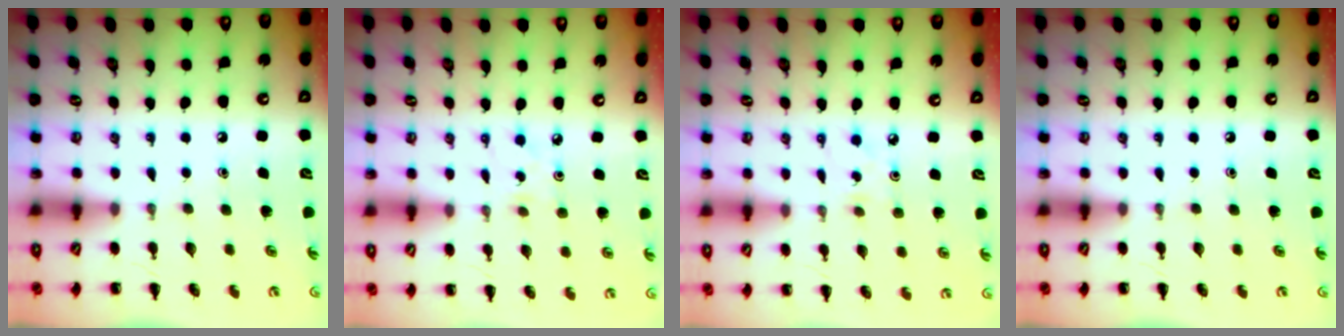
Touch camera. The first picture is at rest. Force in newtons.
{"total": 2.7, "press": 2.5, "slide": 0.9}
{"total": 2.7, "press": 2.5, "slide": 0.9}
{"total": 0.0}